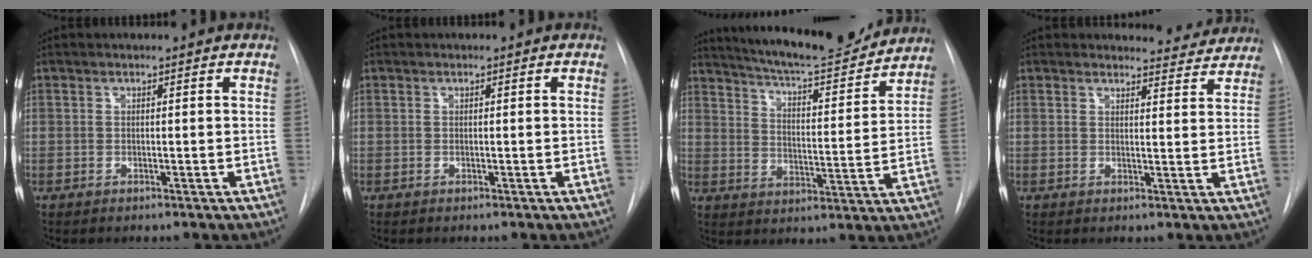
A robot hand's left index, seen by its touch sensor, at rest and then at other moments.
{"total": 0.0}
{"total": 17.4, "force": [16.2, 2.1, 6.2], "torque": [-0.099, -0.019, 0.228]}
{"total": 5.1, "force": [4.9, 1.2, -0.5], "torque": [0.015, -0.015, 0.042]}